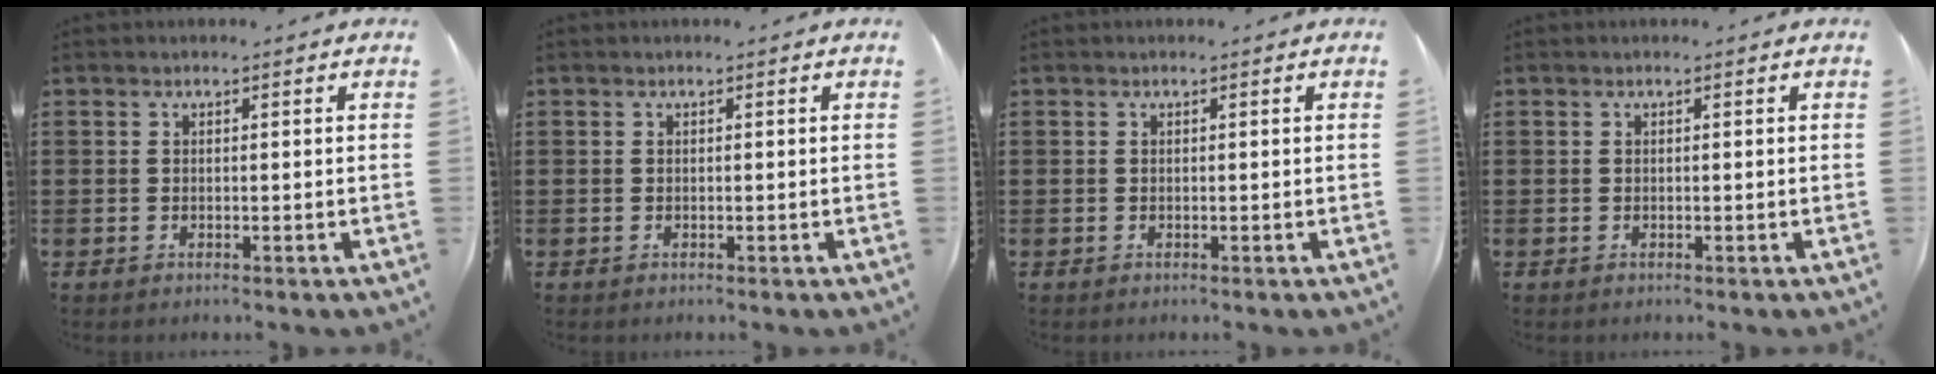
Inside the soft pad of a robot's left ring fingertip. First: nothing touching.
{"total": 0.0}
{"total": 0.0}
{"total": 0.0}